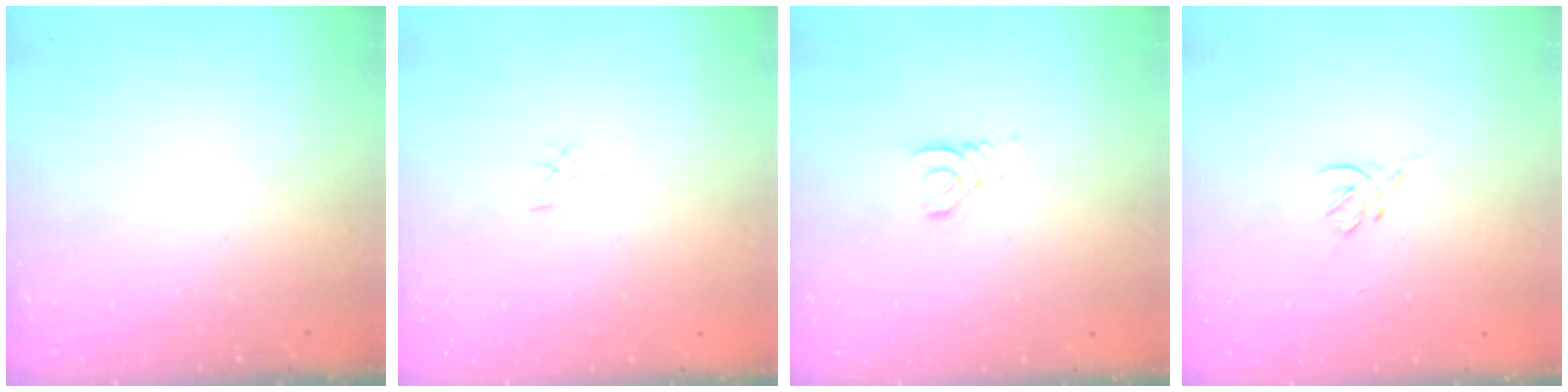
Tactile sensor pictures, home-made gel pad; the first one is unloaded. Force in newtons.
{"total": 3.0, "press": 3.0, "slide": 0.2}
{"total": 2.6, "press": 2.6, "slide": 0.2}
{"total": 2.7, "press": 2.6, "slide": 0.8}